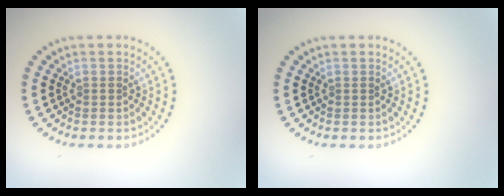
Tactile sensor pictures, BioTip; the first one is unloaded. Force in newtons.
{"total": 0.0}